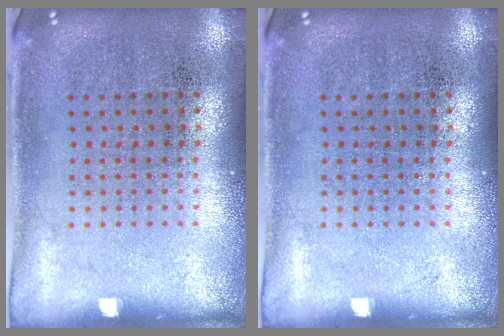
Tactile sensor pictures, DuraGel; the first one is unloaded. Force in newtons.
{"total": 0.0}